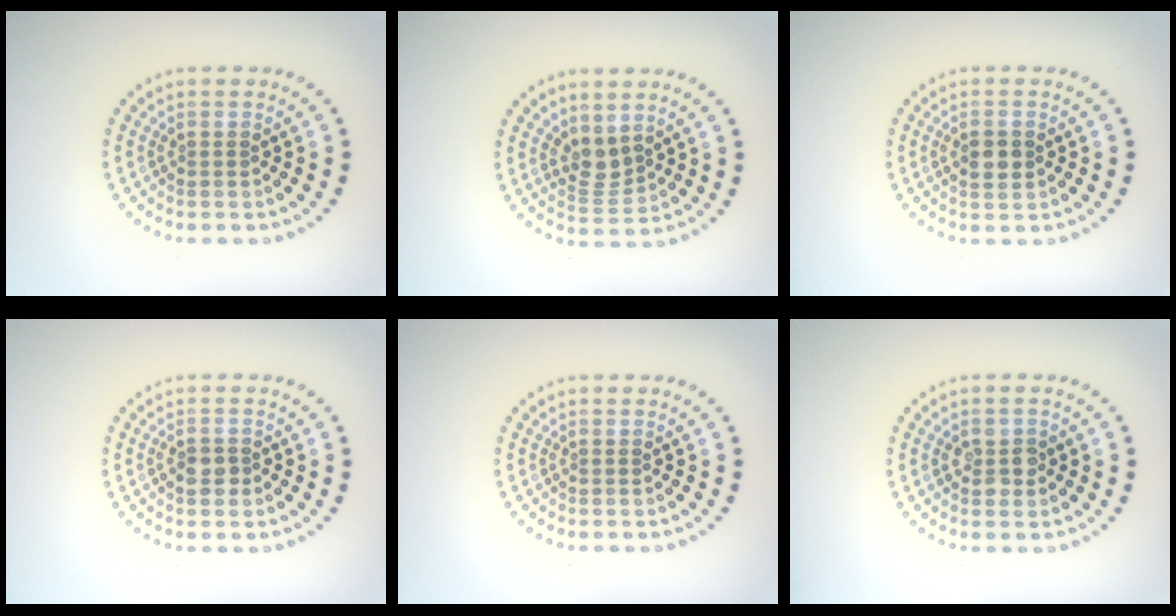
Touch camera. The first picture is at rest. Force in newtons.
{"total": 2.4, "press": 1.9, "slide": 1.5}
{"total": 2.0, "press": 2.0, "slide": 0.1}
{"total": 1.8, "press": 1.7, "slide": 0.7}
{"total": 0.0}
{"total": 2.0, "press": 1.9, "slide": 0.4}